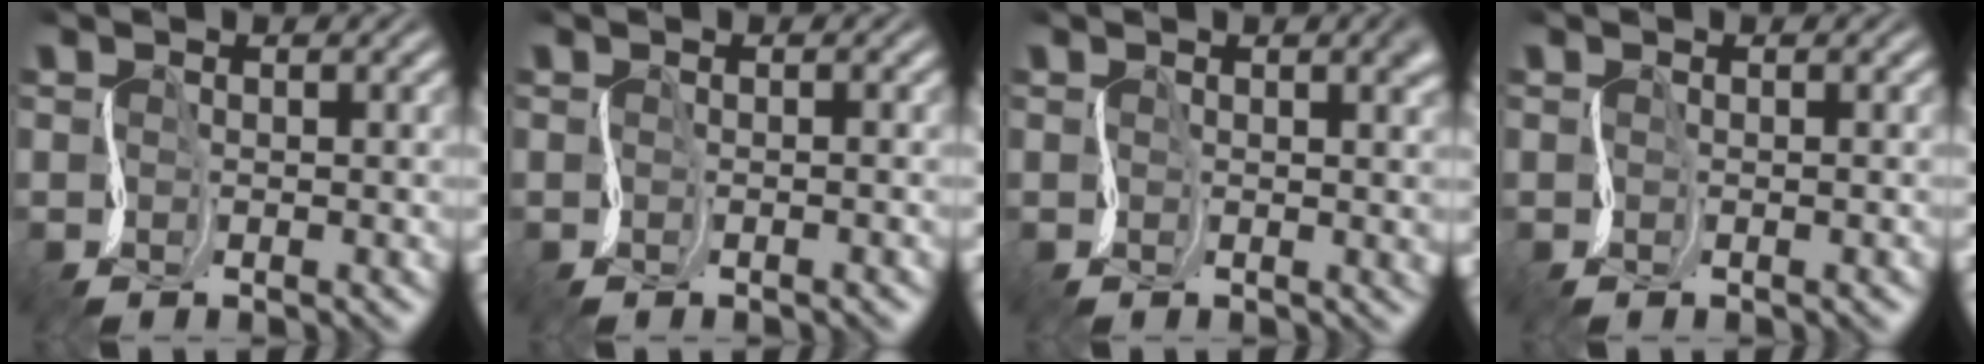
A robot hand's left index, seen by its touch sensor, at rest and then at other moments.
{"total": 0.6, "force": [-0.5, -0.2, 0.3], "torque": [0.000, 0.000, -0.005]}
{"total": 3.9, "force": [0.7, 1.6, 3.4], "torque": [-0.023, 0.004, 0.008]}
{"total": 0.0}